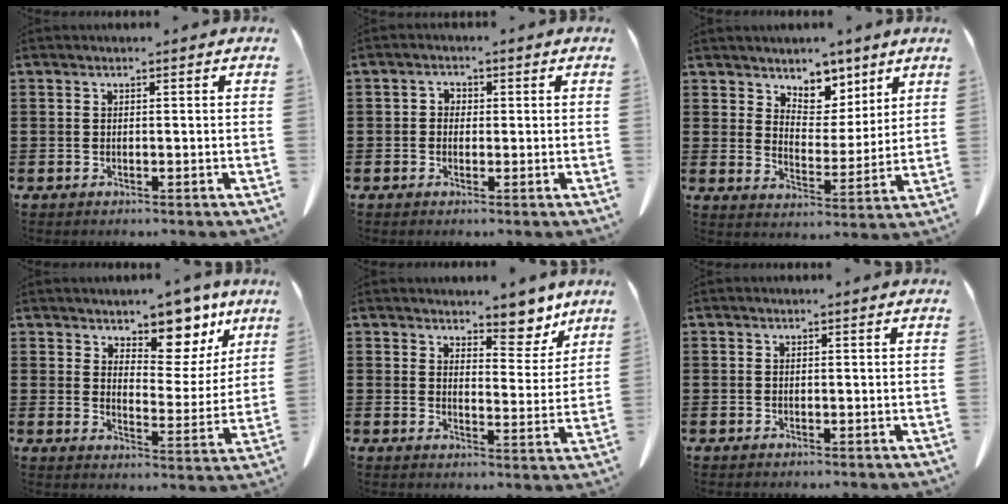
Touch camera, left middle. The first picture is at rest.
{"total": 1.4, "force": [-0.3, 1.1, 0.7], "torque": [-0.016, 0.005, -0.007]}
{"total": 5.4, "force": [4.4, 3.2, 0.4], "torque": [-0.030, -0.025, 0.078]}
{"total": 9.0, "force": [7.5, 3.4, 3.6], "torque": [-0.069, -0.050, 0.132]}
{"total": 6.1, "force": [5.5, 1.9, 1.8], "torque": [-0.031, -0.031, 0.096]}
{"total": 0.0}